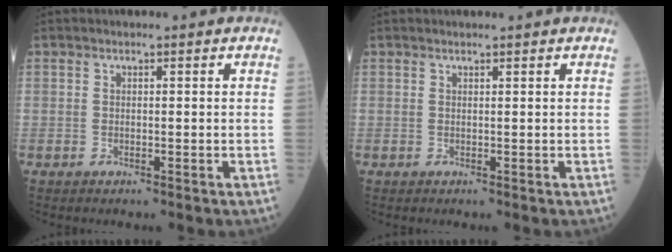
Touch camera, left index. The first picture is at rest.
{"total": 1.4, "force": [1.4, -0.1, 0.4], "torque": [-0.009, 0.009, 0.022]}